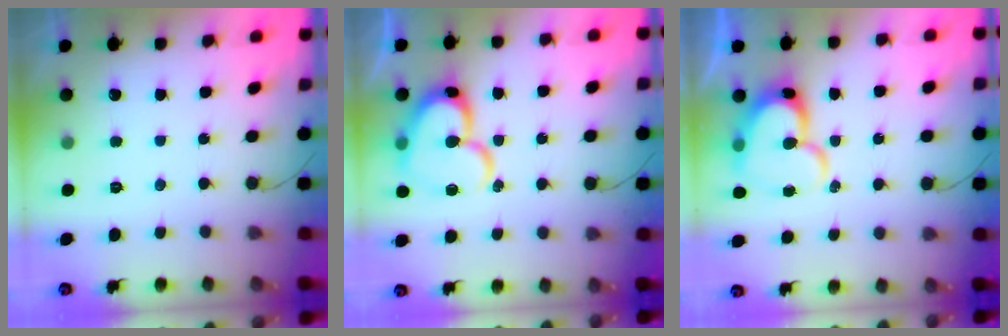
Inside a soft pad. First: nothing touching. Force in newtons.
{"total": 17.3, "press": 17.2, "slide": 1.5}
{"total": 17.0, "press": 16.9, "slide": 1.4}